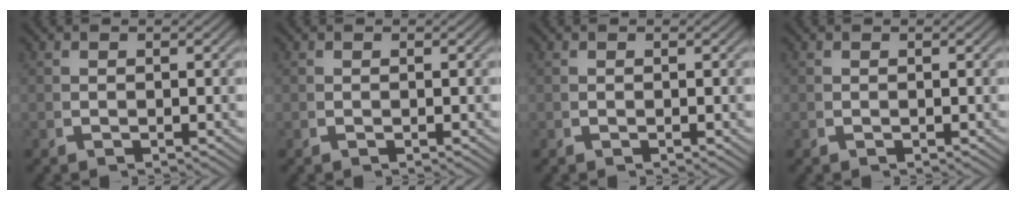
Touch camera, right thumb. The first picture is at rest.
{"total": 0.0}
{"total": 0.0}
{"total": 0.0}